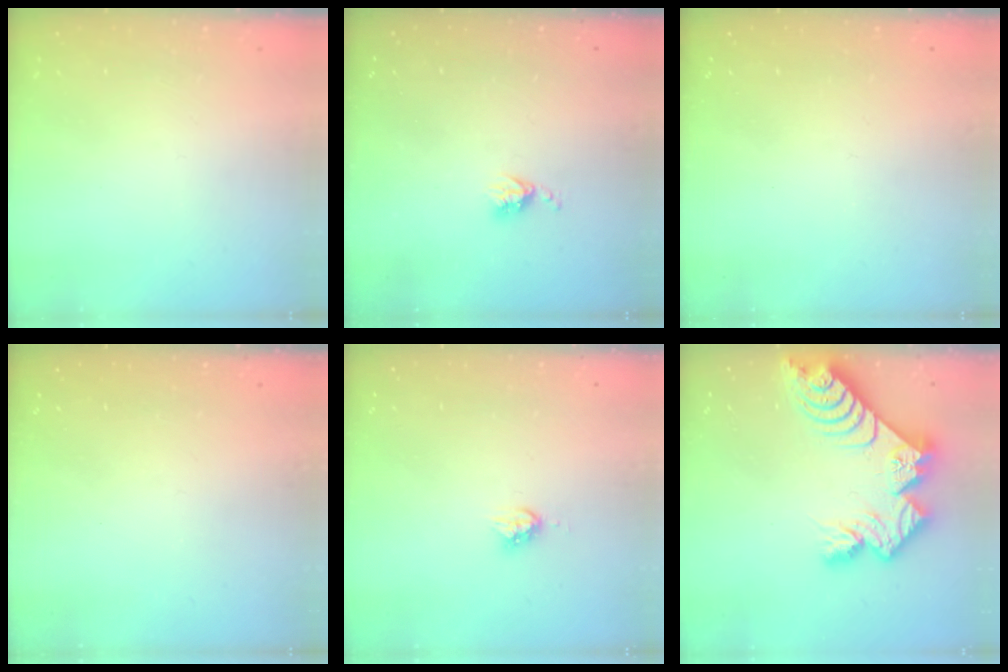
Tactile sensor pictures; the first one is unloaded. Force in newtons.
{"total": 3.9, "press": 3.9, "slide": 0.6}
{"total": 0.0}
{"total": 0.0}
{"total": 4.4, "press": 4.4, "slide": 0.1}
{"total": 14.6, "press": 14.6, "slide": 1.3}